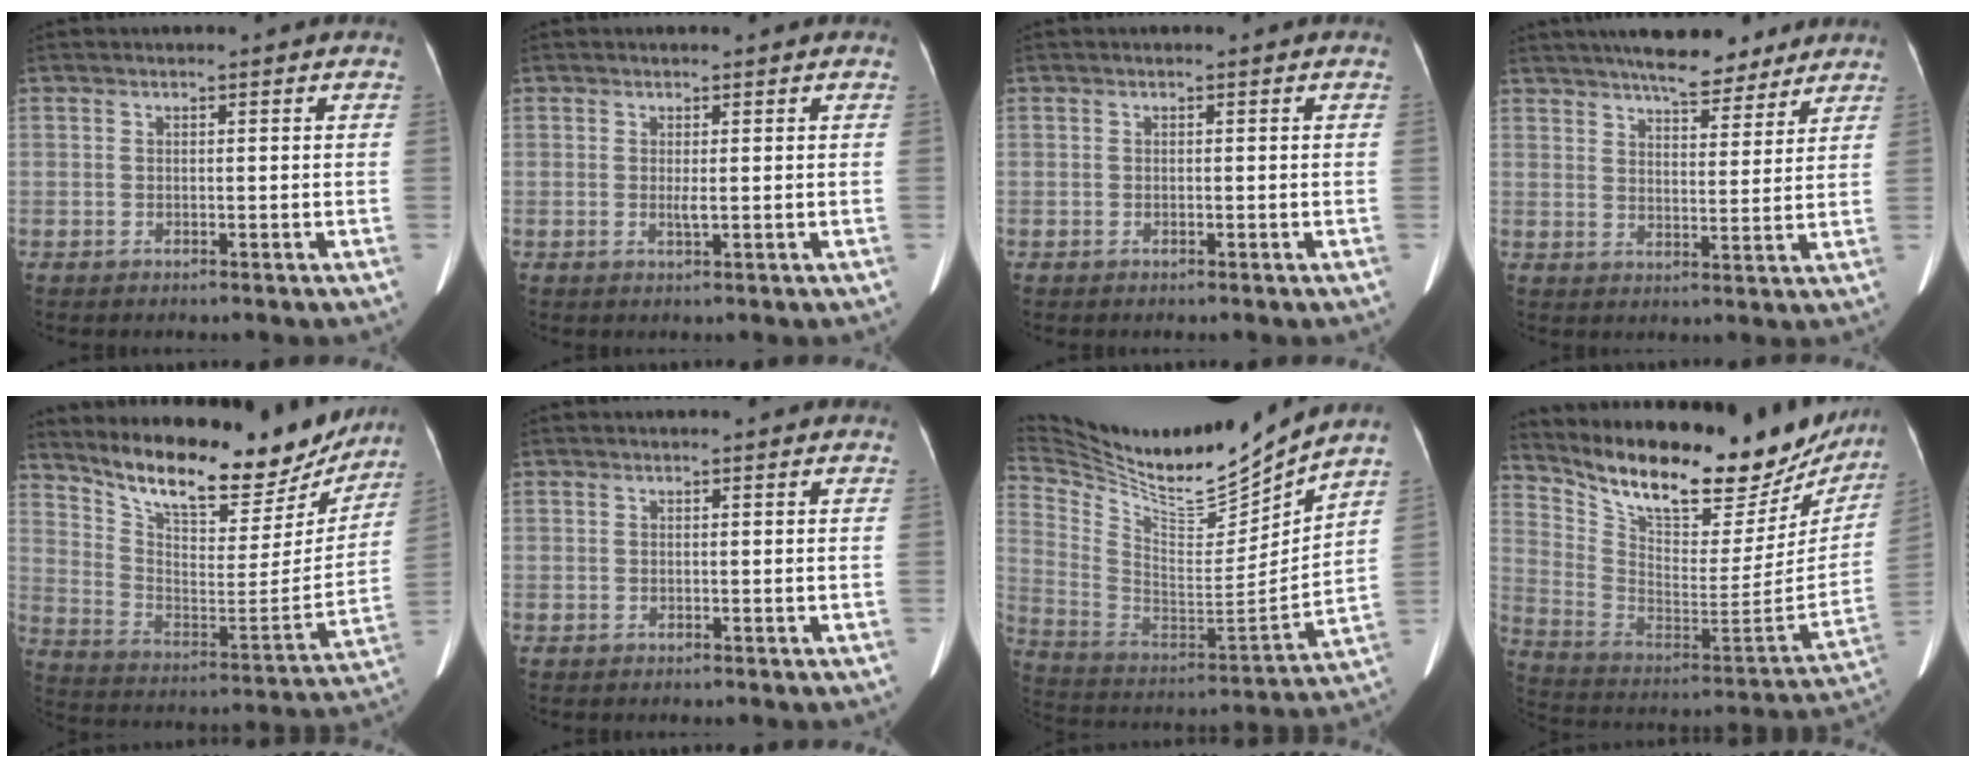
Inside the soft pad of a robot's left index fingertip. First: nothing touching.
{"total": 1.0, "force": [0.2, 0.1, 1.0], "torque": [-0.027, -0.002, 0.005]}
{"total": 0.0}
{"total": 12.7, "force": [10.7, 3.2, 6.2], "torque": [-0.086, 0.017, 0.152]}
{"total": 22.7, "force": [19.4, 6.5, 9.8], "torque": [-0.159, -0.024, 0.289]}
{"total": 0.0}
{"total": 23.2, "force": [21.1, 2.2, 9.3], "torque": [-0.191, -0.048, 0.360]}
{"total": 29.2, "force": [23.9, 10.0, 13.5], "torque": [-0.234, -0.023, 0.344]}